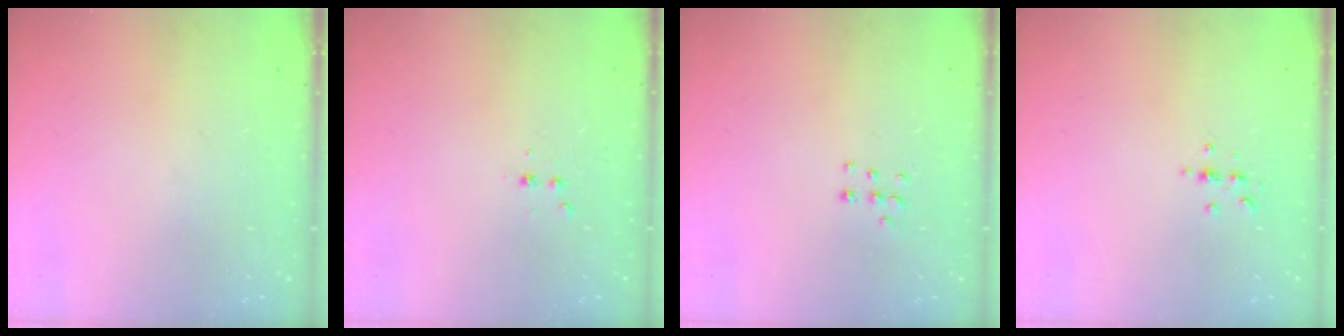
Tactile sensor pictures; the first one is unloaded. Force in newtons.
{"total": 2.9, "press": 2.7, "slide": 1.0}
{"total": 4.4, "press": 4.3, "slide": 0.9}
{"total": 2.3, "press": 2.3, "slide": 0.2}